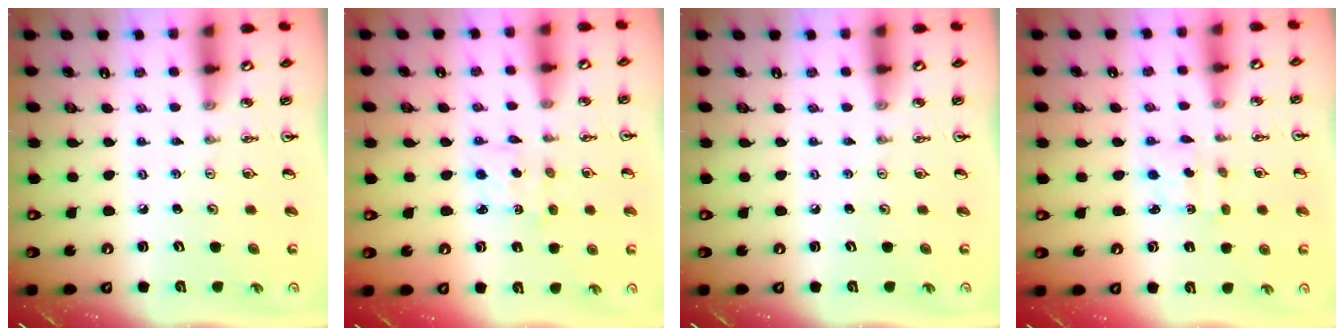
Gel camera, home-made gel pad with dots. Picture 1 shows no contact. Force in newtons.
{"total": 3.0, "press": 2.9, "slide": 0.6}
{"total": 0.0}
{"total": 2.8, "press": 2.8, "slide": 0.5}